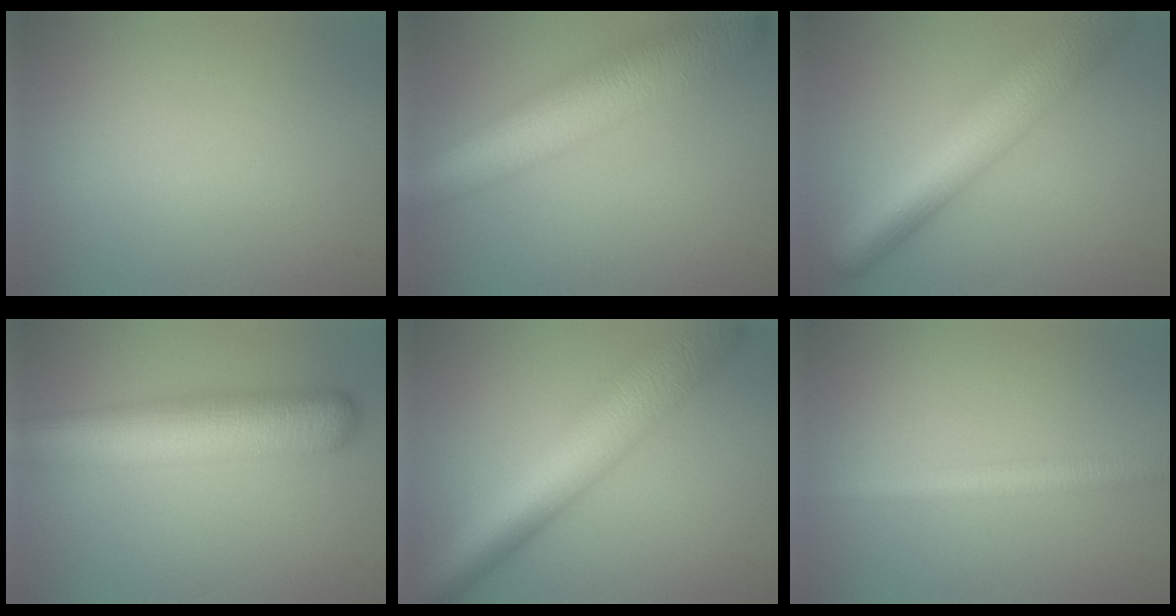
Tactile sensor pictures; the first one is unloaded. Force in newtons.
{"total": 10.3, "press": 10.3, "slide": 0.4}
{"total": 9.5, "press": 9.5, "slide": 0.4}
{"total": 8.9, "press": 8.8, "slide": 0.3}
{"total": 9.7, "press": 9.7, "slide": 0.3}
{"total": 2.5, "press": 2.5, "slide": 0.1}